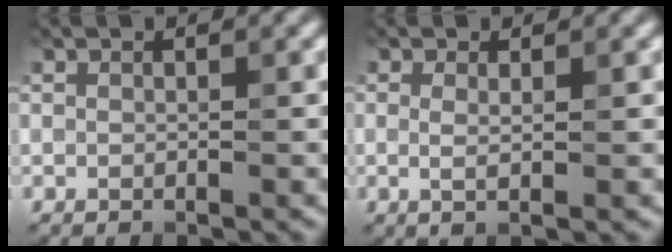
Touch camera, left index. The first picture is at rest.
{"total": 1.6, "force": [0.2, 0.4, 1.5], "torque": [-0.024, -0.003, -0.001]}